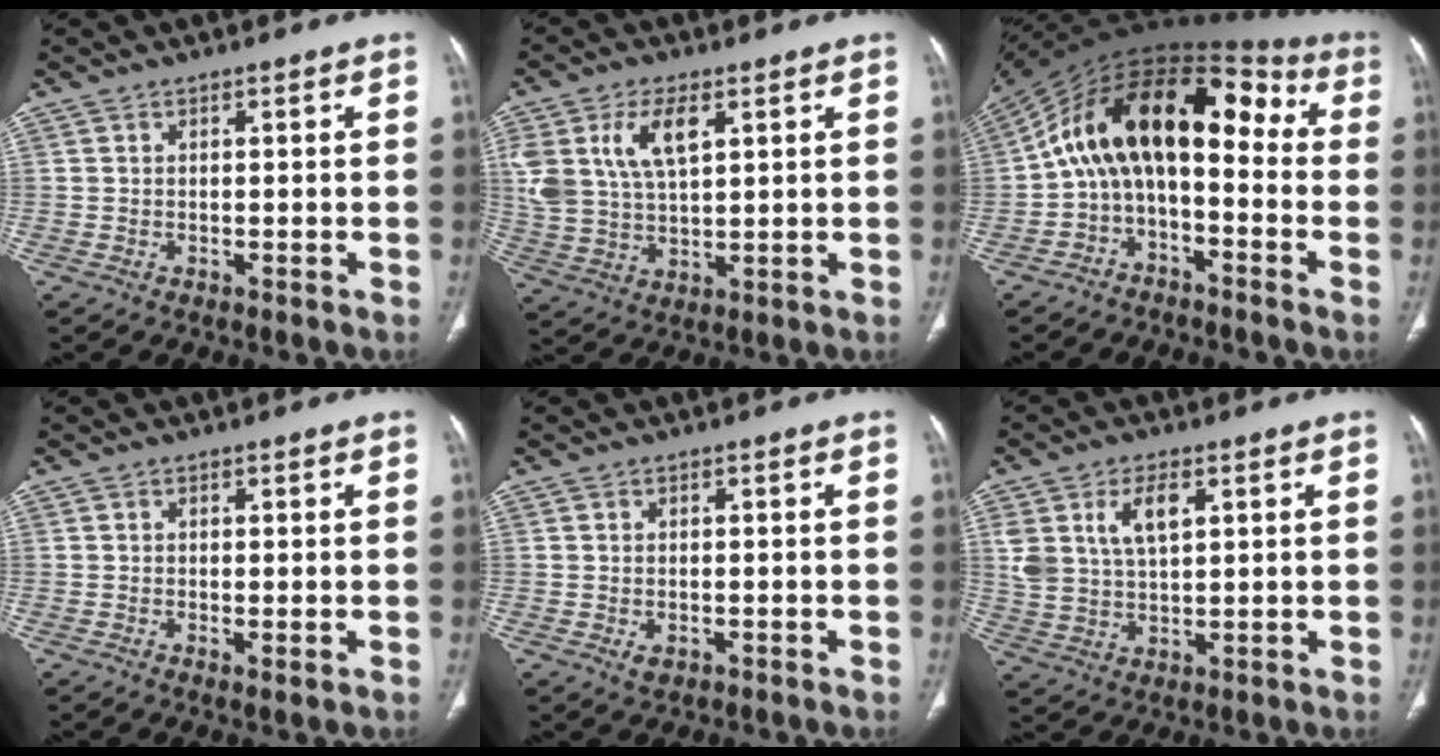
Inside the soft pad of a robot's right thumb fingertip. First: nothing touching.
{"total": 11.9, "force": [4.6, 6.2, 9.0], "torque": [-0.186, -0.006, 0.098]}
{"total": 19.0, "force": [-0.6, 11.0, 15.4], "torque": [-0.225, 0.099, -0.023]}
{"total": 1.1, "force": [-0.2, 0.3, 1.1], "torque": [-0.023, -0.007, -0.002]}
{"total": 1.7, "force": [-0.5, 1.1, 1.2], "torque": [-0.018, 0.000, -0.001]}
{"total": 8.3, "force": [3.3, 4.4, 6.2], "torque": [-0.117, -0.006, 0.070]}